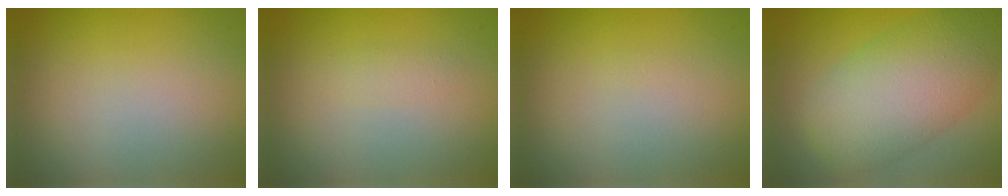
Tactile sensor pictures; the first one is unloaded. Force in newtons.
{"total": 0.9, "press": 0.9, "slide": 0.0}
{"total": 0.0}
{"total": 8.5, "press": 8.5, "slide": 0.3}